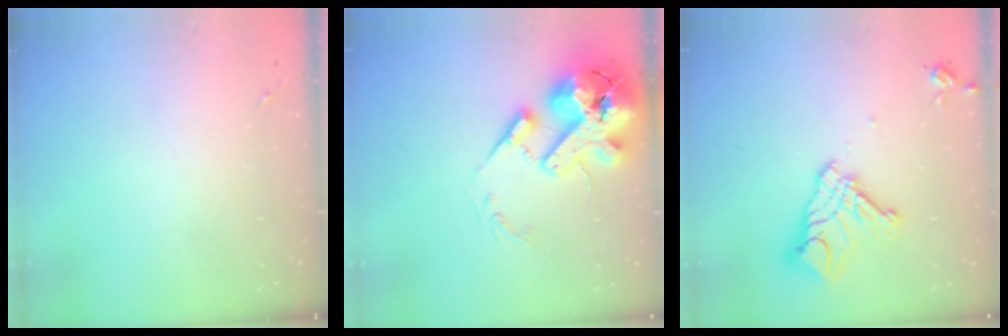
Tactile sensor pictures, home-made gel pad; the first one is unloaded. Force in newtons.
{"total": 20.9, "press": 20.6, "slide": 3.4}
{"total": 14.6, "press": 14.6, "slide": 1.5}